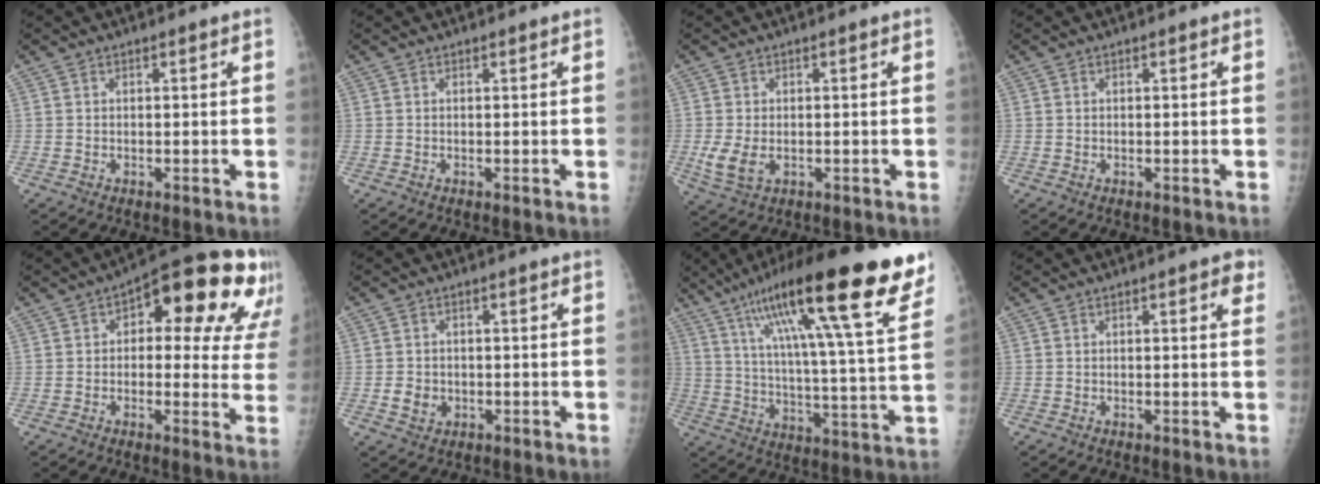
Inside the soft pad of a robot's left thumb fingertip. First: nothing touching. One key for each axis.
{"total": 0.0}
{"total": 5.3, "fx": -1.1, "fy": 3.3, "fz": 4.1, "tx": -0.092, "ty": -0.002, "tz": -0.015}
{"total": 0.0}
{"total": 19.3, "fx": 8.2, "fy": 9.3, "fz": 14.8, "tx": -0.130, "ty": 0.012, "tz": 0.093}
{"total": 3.6, "fx": -0.9, "fy": 3.0, "fz": 1.7, "tx": -0.019, "ty": 0.004, "tz": -0.009}
{"total": 28.4, "fx": 16.8, "fy": 4.7, "fz": 22.4, "tx": -0.346, "ty": -0.033, "tz": 0.265}
{"total": 3.3, "fx": 1.2, "fy": 1.1, "fz": 2.9, "tx": -0.029, "ty": 0.001, "tz": 0.011}